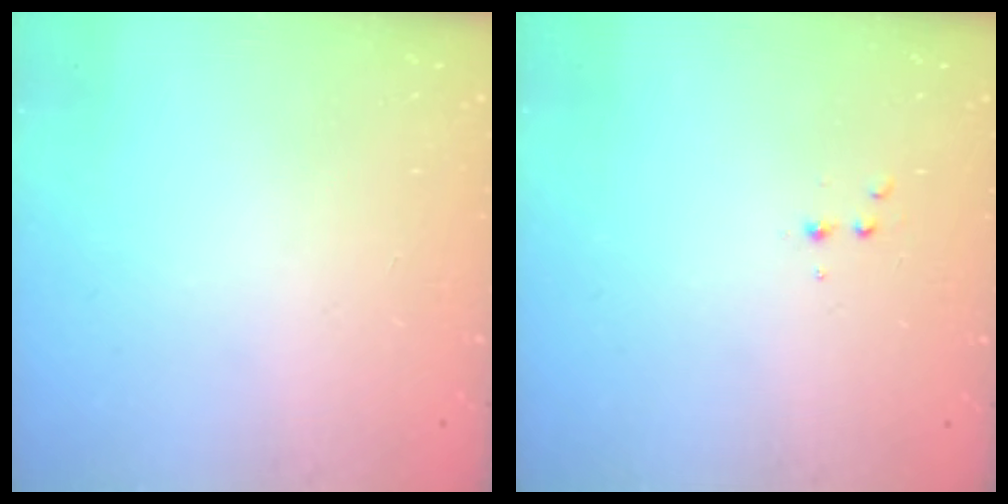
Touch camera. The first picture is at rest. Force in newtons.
{"total": 3.2, "press": 3.1, "slide": 1.0}